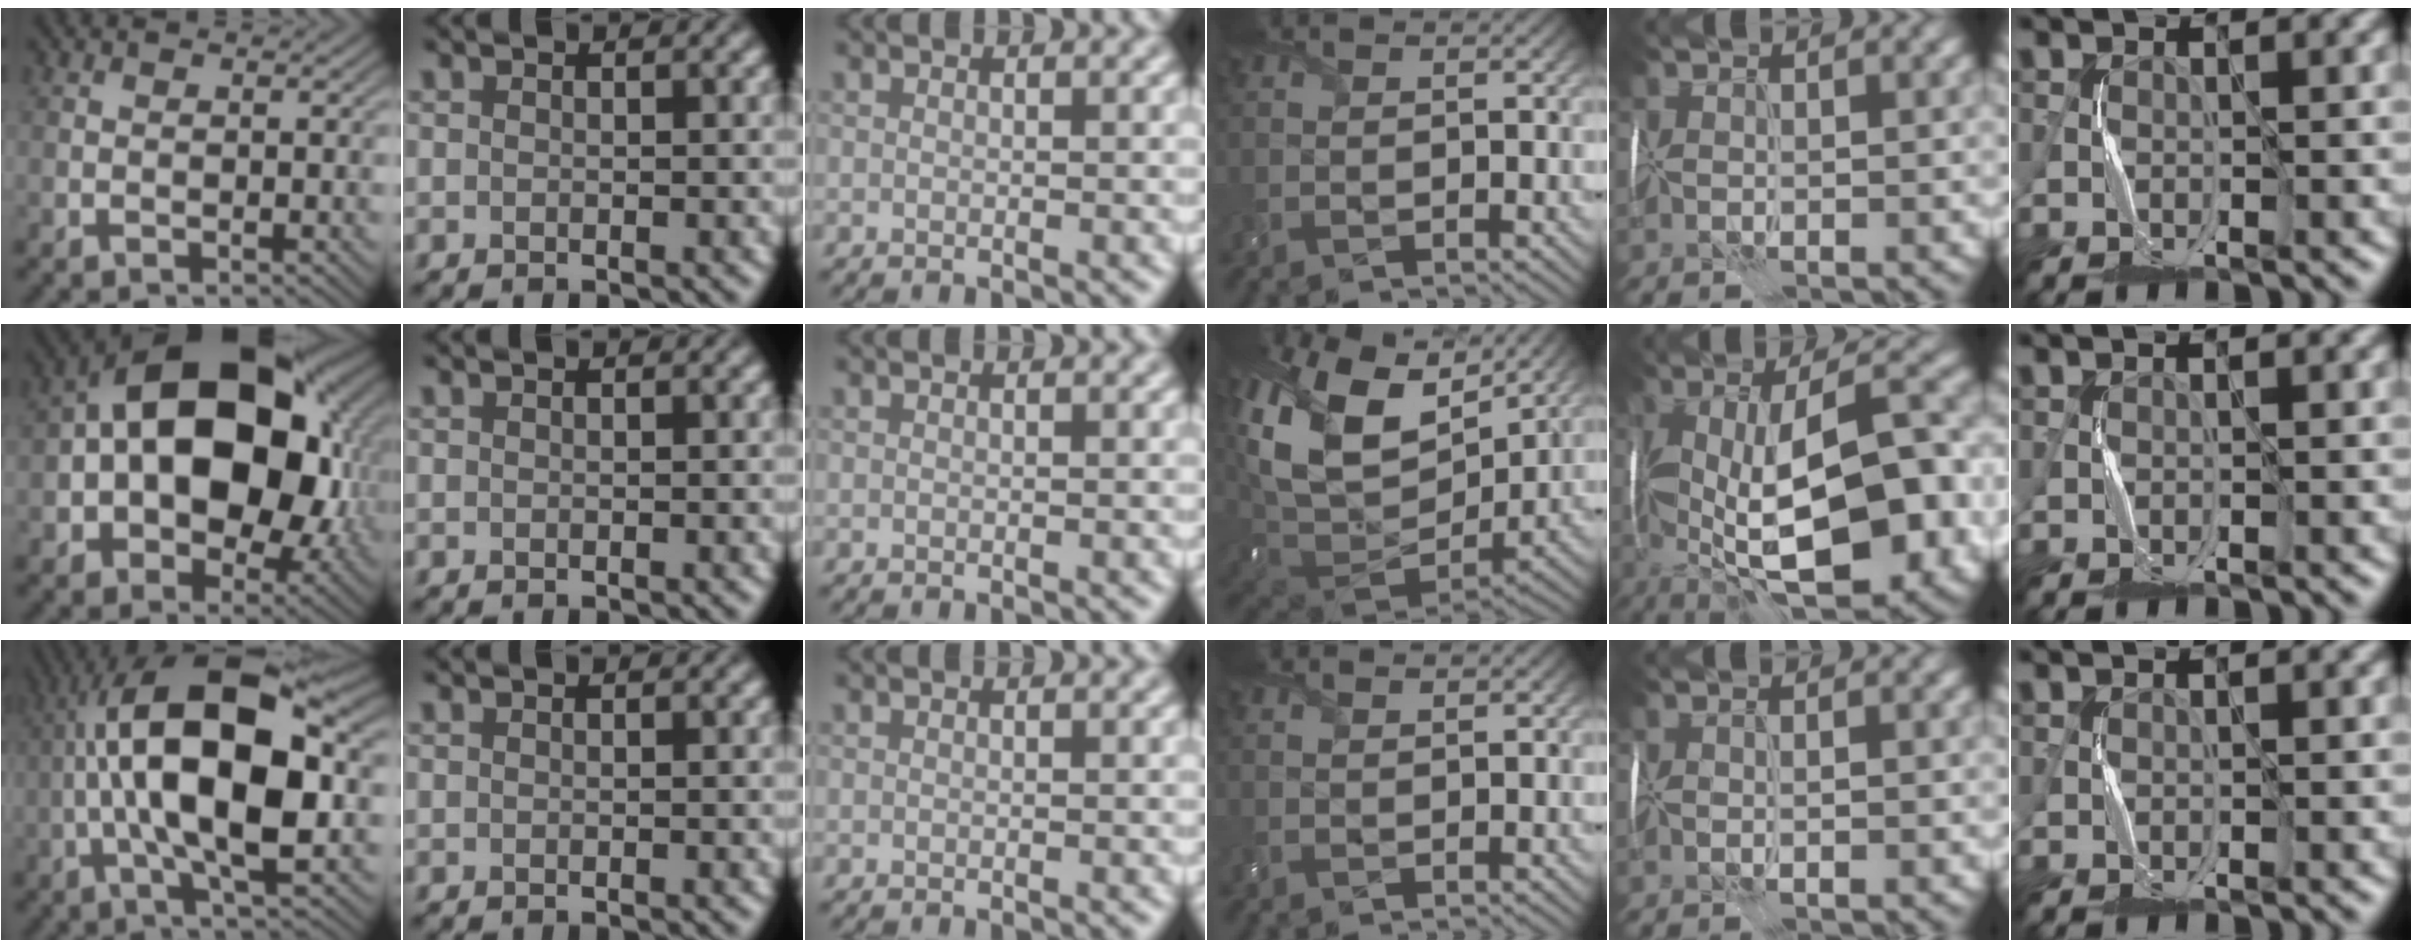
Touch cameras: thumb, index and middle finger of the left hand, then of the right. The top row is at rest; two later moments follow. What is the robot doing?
{"motion": "wrap", "object": "felt sheet"}